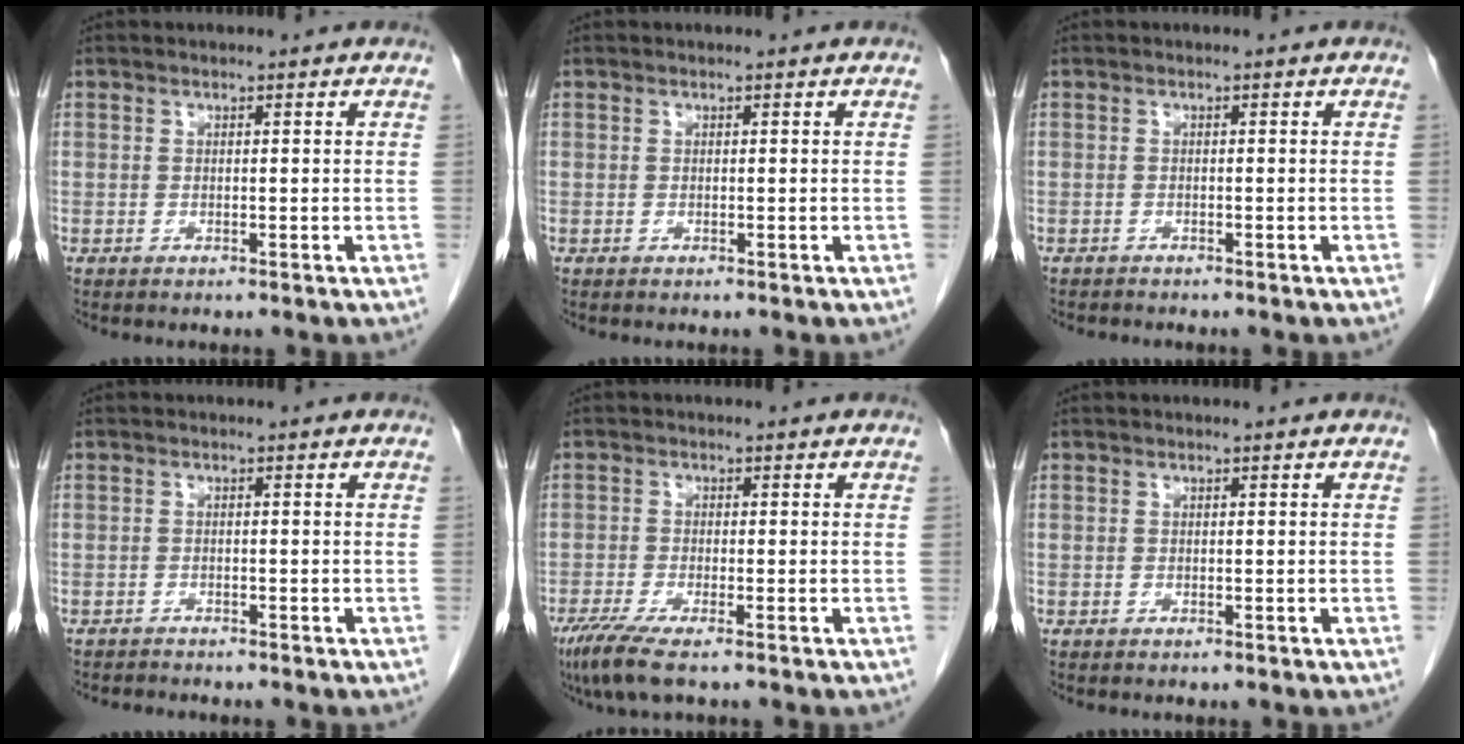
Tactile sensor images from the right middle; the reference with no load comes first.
{"total": 0.0}
{"total": 0.9, "force": [-0.8, 0.2, 0.1], "torque": [-0.007, -0.001, -0.015]}
{"total": 1.4, "force": [-1.4, 0.2, 0.0], "torque": [-0.002, -0.004, -0.022]}
{"total": 5.0, "force": [-3.4, 0.3, 3.6], "torque": [-0.072, -0.016, -0.064]}
{"total": 0.0}